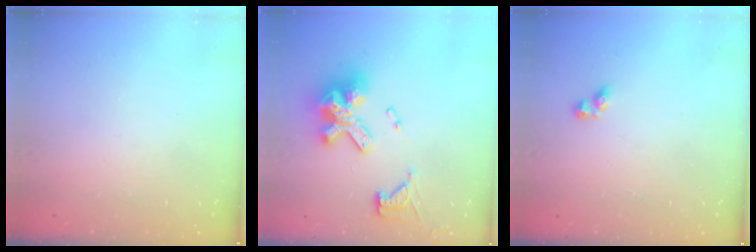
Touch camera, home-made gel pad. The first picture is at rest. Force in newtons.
{"total": 16.4, "press": 16.3, "slide": 2.0}
{"total": 3.0, "press": 3.0, "slide": 0.5}